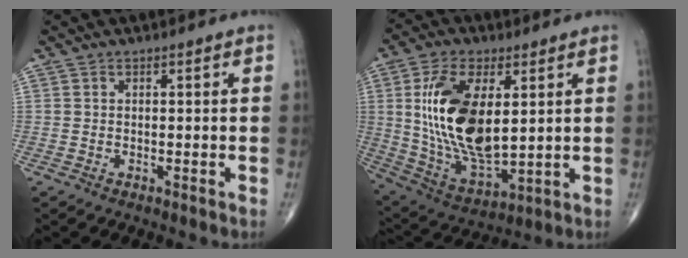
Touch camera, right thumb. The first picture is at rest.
{"total": 19.5, "force": [3.6, 9.6, 16.6], "torque": [-0.312, -0.022, 0.077]}